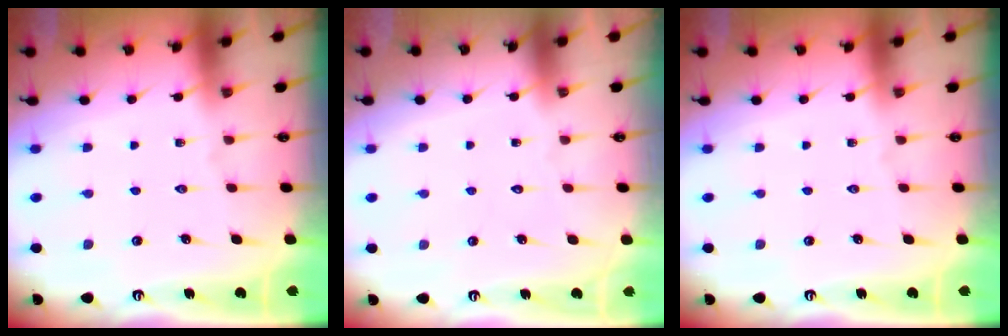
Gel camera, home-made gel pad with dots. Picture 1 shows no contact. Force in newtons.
{"total": 1.6, "press": 1.6, "slide": 0.1}
{"total": 0.0}